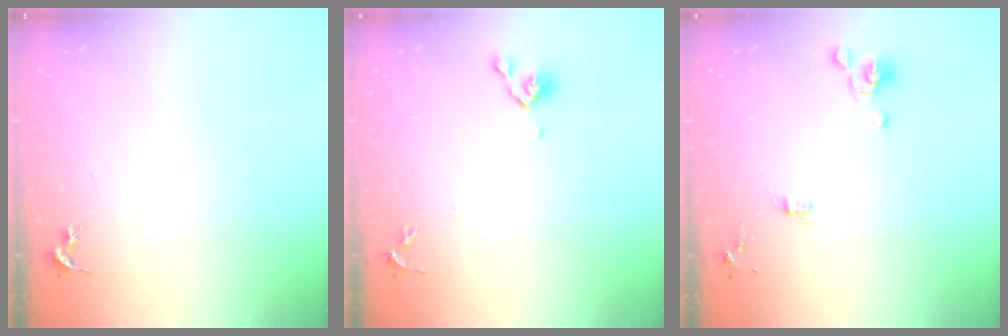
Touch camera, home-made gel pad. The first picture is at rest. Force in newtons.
{"total": 5.8, "press": 5.8, "slide": 0.7}
{"total": 4.7, "press": 4.2, "slide": 2.2}